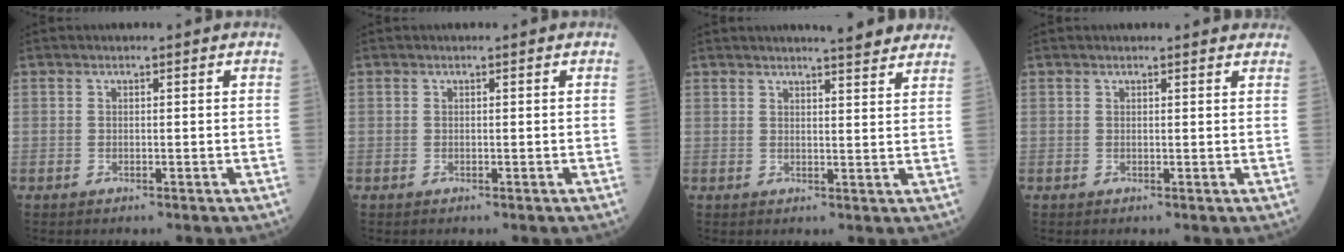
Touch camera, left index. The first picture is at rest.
{"total": 0.0}
{"total": 7.1, "force": [6.5, 0.6, 2.9], "torque": [-0.033, -0.002, 0.064]}
{"total": 3.8, "force": [3.6, 0.6, 1.0], "torque": [-0.009, 0.010, 0.026]}